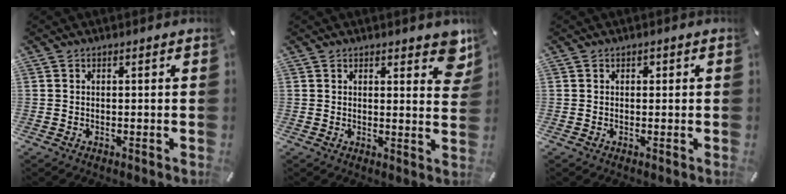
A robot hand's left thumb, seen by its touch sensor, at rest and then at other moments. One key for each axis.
{"total": 5.6, "fx": 3.8, "fy": 2.5, "fz": 3.2, "tx": -0.025, "ty": -0.026, "tz": 0.061}
{"total": 0.6, "fx": 0.1, "fy": 0.6, "fz": 0.1, "tx": -0.001, "ty": 0.005, "tz": 0.000}